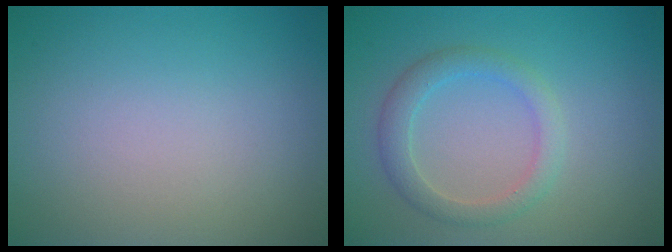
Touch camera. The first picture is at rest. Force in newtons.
{"total": 2.8, "press": 2.8, "slide": 0.1}